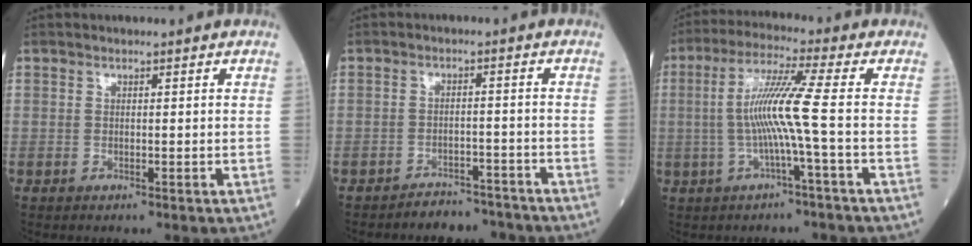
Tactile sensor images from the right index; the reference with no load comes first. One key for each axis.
{"total": 5.3, "fx": -5.0, "fy": 1.6, "fz": -0.3, "tx": 0.011, "ty": 0.008, "tz": -0.076}
{"total": 8.3, "fx": -1.0, "fy": -1.6, "fz": 8.1, "tx": -0.165, "ty": 0.013, "tz": -0.017}